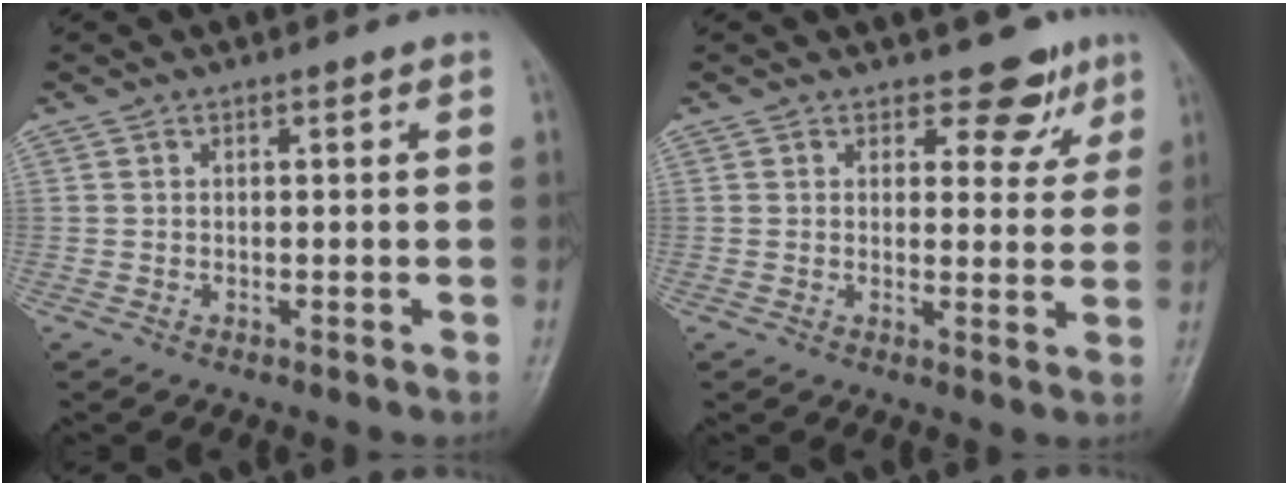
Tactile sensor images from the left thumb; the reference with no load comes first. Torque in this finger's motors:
{"motor_torque": [0.01, 0.08, -0.06, -0.29, 0.04]}